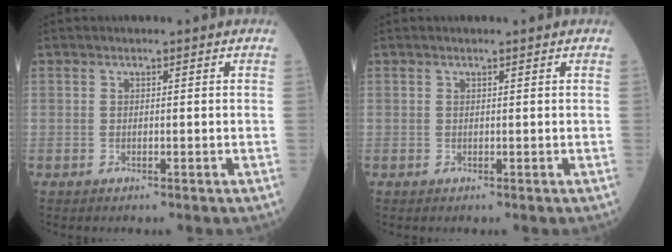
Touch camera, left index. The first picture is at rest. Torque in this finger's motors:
{"motor_torque": [0.47, 0.06, 0.00, -0.01]}